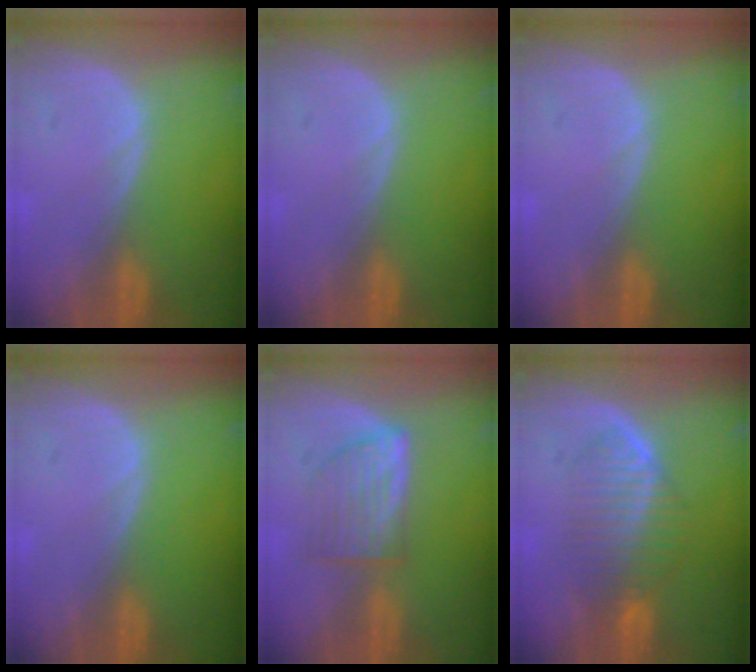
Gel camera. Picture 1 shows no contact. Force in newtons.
{"total": 0.0}
{"total": 0.0}
{"total": 0.0}
{"total": 5.7, "press": 5.6, "slide": 1.2}
{"total": 7.0, "press": 6.5, "slide": 2.5}